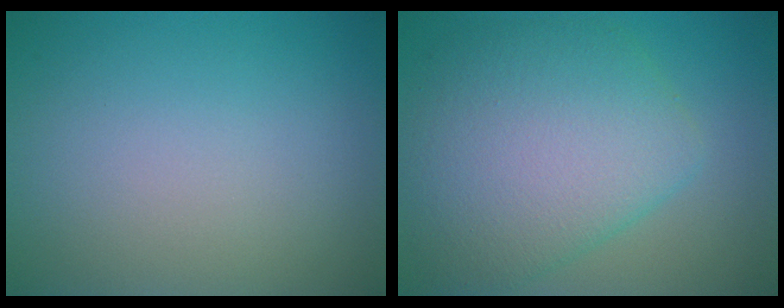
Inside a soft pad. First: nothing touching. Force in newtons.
{"total": 7.9, "press": 7.9, "slide": 0.3}